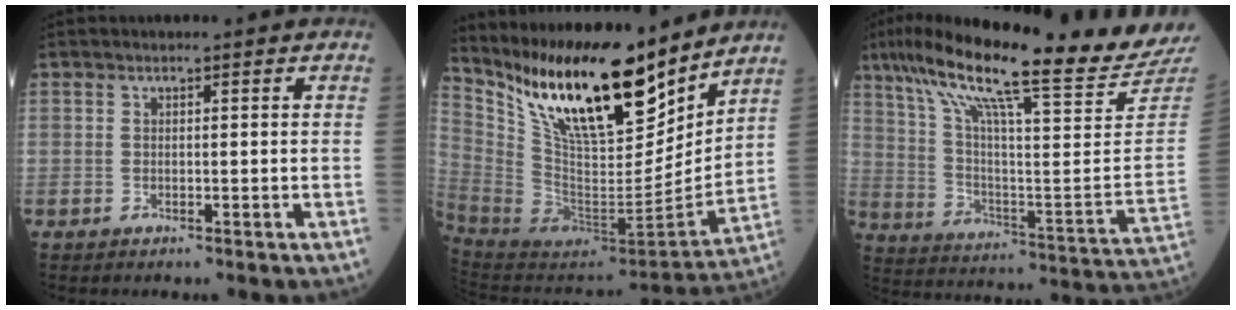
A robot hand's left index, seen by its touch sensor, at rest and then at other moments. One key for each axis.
{"total": 23.3, "fx": 17.5, "fy": 5.5, "fz": 14.3, "tx": -0.253, "ty": -0.018, "tz": 0.318}
{"total": 25.6, "fx": 21.8, "fy": -0.2, "fz": 13.5, "tx": -0.233, "ty": -0.057, "tz": 0.315}